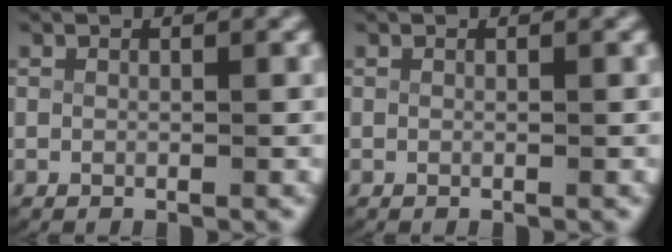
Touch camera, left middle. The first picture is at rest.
{"total": 0.0}